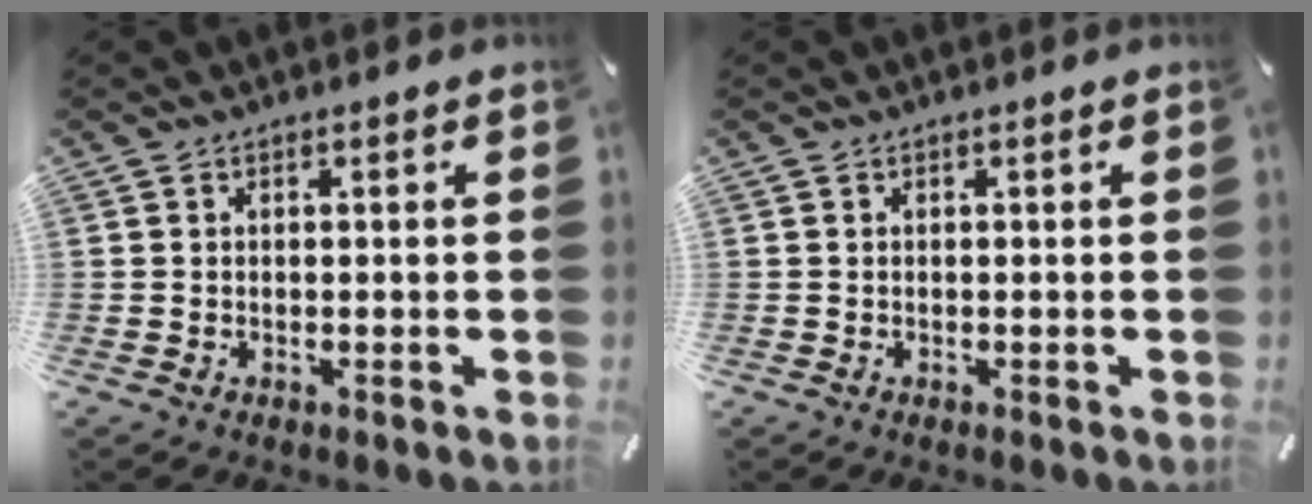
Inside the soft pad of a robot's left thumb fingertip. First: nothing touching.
{"total": 0.0}